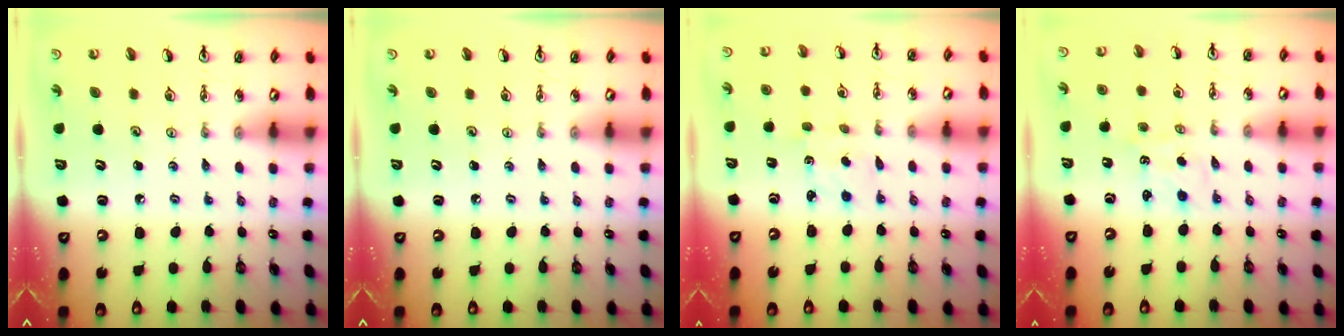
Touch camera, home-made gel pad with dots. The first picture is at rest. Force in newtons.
{"total": 0.0}
{"total": 2.0, "press": 2.0, "slide": 0.4}
{"total": 1.0, "press": 0.9, "slide": 0.3}